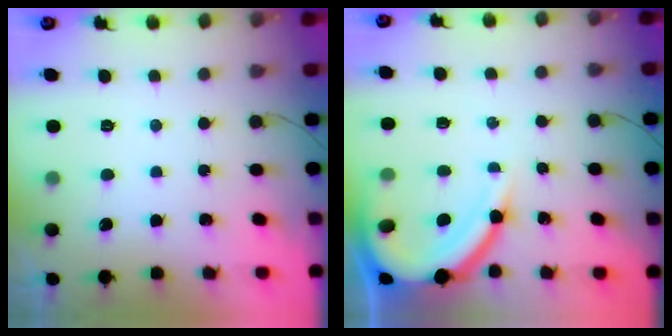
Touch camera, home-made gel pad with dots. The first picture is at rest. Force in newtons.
{"total": 10.7, "press": 10.6, "slide": 1.1}